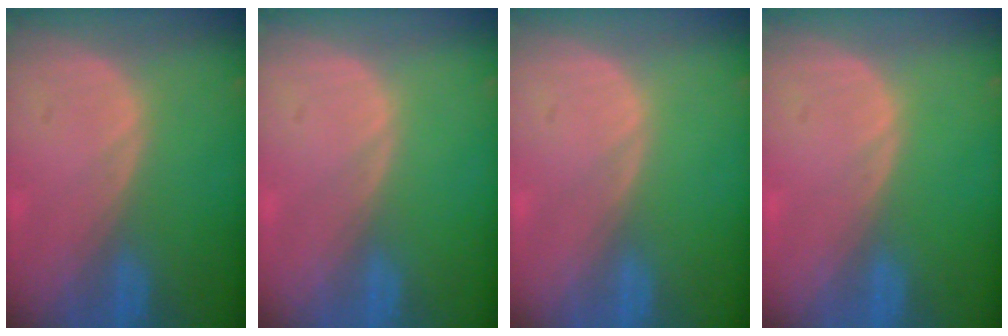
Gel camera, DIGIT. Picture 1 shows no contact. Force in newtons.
{"total": 0.0}
{"total": 0.0}
{"total": 0.0}